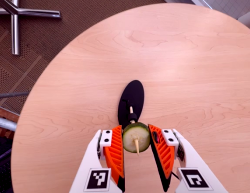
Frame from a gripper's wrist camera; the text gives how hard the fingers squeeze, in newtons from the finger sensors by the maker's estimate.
{"total": 7.8, "left": 8.1, "right": 7.6}